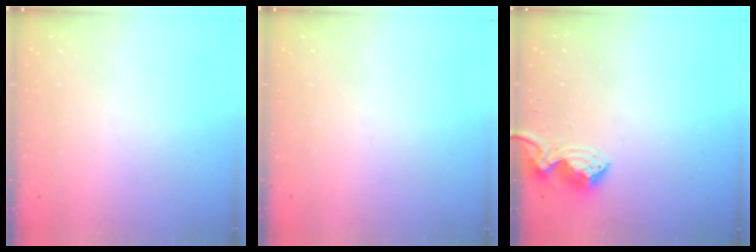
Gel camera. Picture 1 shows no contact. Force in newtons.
{"total": 0.0}
{"total": 8.9, "press": 8.9, "slide": 0.4}